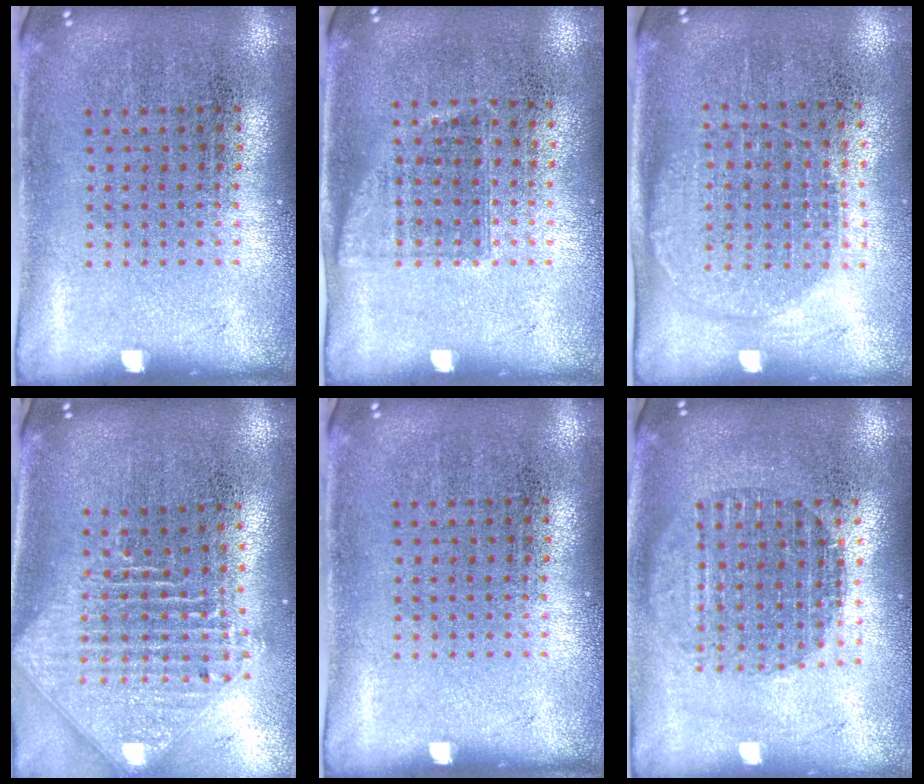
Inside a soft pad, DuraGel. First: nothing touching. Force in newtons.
{"total": 0.9, "press": 0.8, "slide": 0.5}
{"total": 1.3, "press": 1.2, "slide": 0.5}
{"total": 2.5, "press": 1.9, "slide": 1.7}
{"total": 0.0}
{"total": 1.8, "press": 1.5, "slide": 1.0}